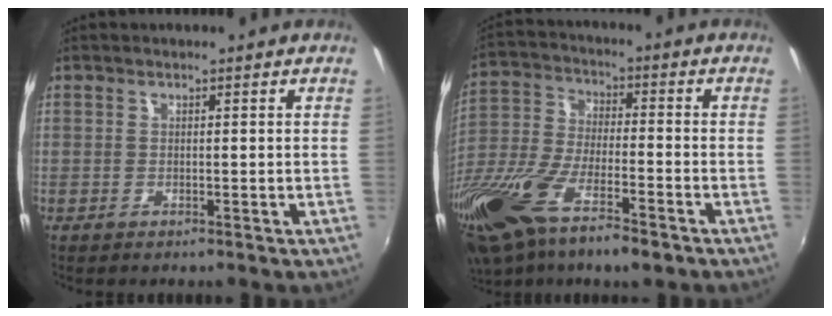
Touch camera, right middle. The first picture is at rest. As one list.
[{"total": 24.0, "force": [-15.3, 8.1, 16.5], "torque": [-0.359, -0.058, -0.281]}]